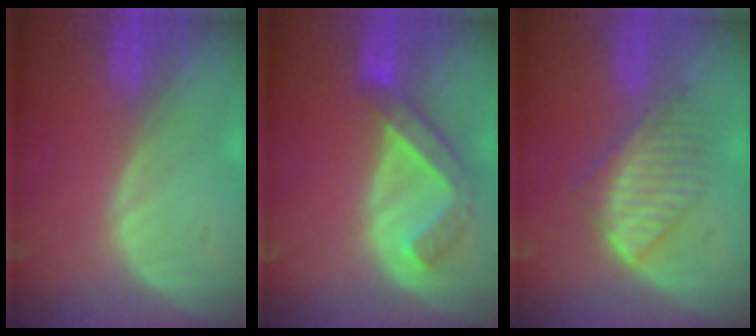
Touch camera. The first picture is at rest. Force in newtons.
{"total": 5.6, "press": 5.6, "slide": 0.3}
{"total": 6.0, "press": 5.9, "slide": 1.1}